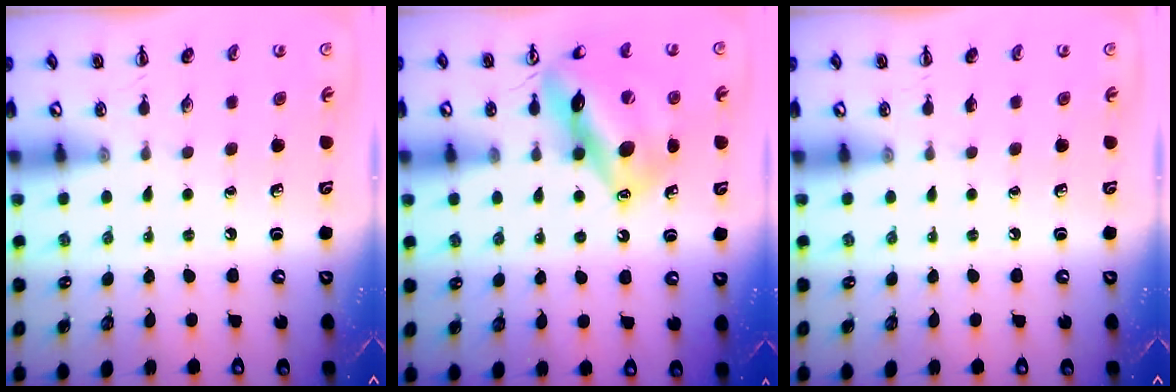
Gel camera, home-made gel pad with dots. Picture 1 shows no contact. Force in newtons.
{"total": 16.0, "press": 15.9, "slide": 2.1}
{"total": 0.0}